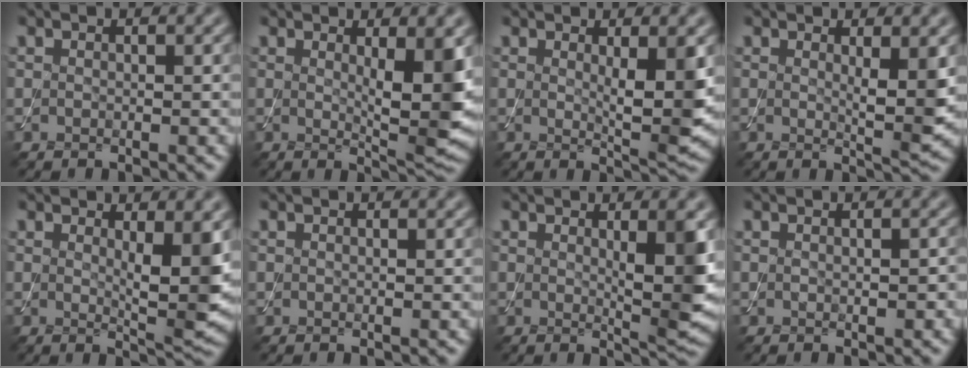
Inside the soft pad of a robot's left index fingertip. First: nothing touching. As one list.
[{"total": 5.2, "force": [0.9, 1.1, 5.1], "torque": [-0.071, -0.016, 0.020]}, {"total": 4.2, "force": [0.7, 0.7, 4.1], "torque": [-0.060, -0.014, 0.015]}, {"total": 3.0, "force": [0.7, 0.5, 2.9], "torque": [-0.042, -0.014, 0.014]}, {"total": 4.7, "force": [1.0, 1.0, 4.5], "torque": [-0.065, -0.015, 0.020]}, {"total": 0.0}, {"total": 4.7, "force": [0.8, 0.8, 4.5], "torque": [-0.060, -0.012, 0.016]}, {"total": 1.1, "force": [0.0, 0.5, 1.0], "torque": [-0.017, -0.001, 0.002]}]